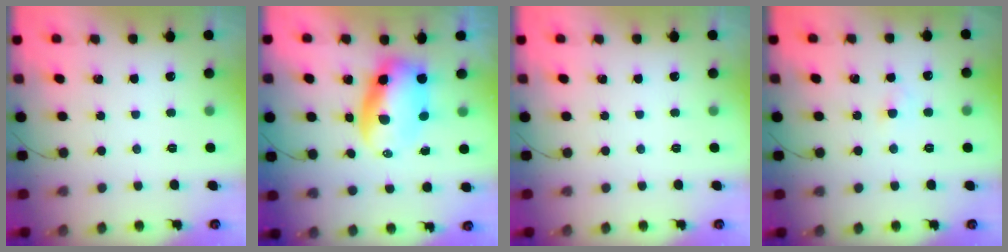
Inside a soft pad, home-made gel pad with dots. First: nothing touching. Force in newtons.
{"total": 8.1, "press": 7.8, "slide": 1.9}
{"total": 0.0}
{"total": 2.6, "press": 2.4, "slide": 0.9}